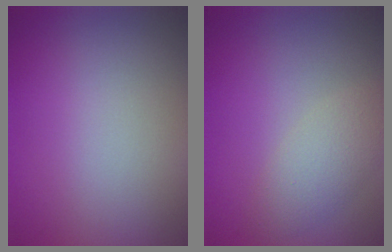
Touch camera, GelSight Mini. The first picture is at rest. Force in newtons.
{"total": 2.7, "press": 2.7, "slide": 0.1}